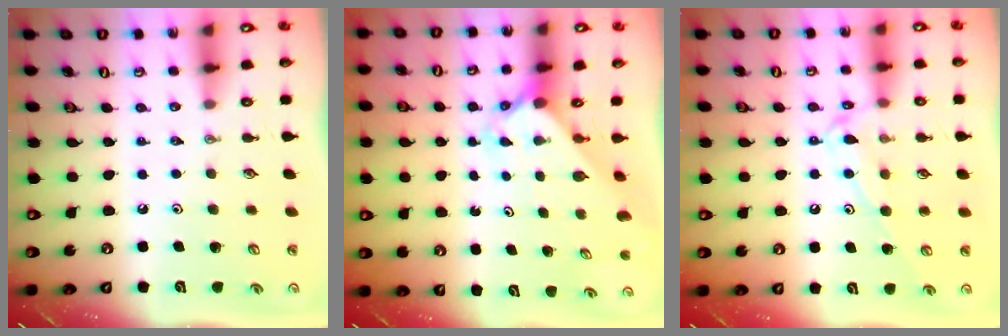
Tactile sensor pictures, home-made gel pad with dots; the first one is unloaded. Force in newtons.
{"total": 2.4, "press": 2.3, "slide": 0.2}
{"total": 12.8, "press": 12.8, "slide": 0.8}